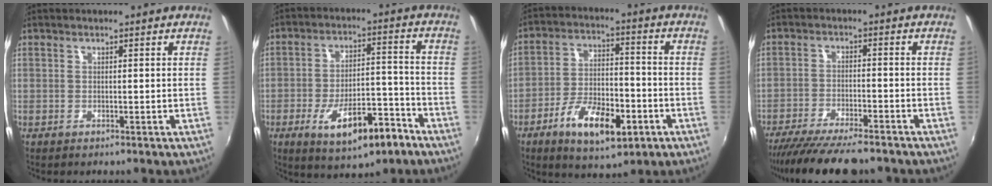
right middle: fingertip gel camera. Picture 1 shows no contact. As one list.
[{"total": 13.0, "force": [-7.2, 4.8, 9.6], "torque": [-0.171, 0.006, -0.100]}, {"total": 13.7, "force": [-6.6, 5.8, 10.5], "torque": [-0.202, -0.005, -0.104]}, {"total": 13.5, "force": [-11.5, 2.0, 6.7], "torque": [-0.141, -0.034, -0.188]}]